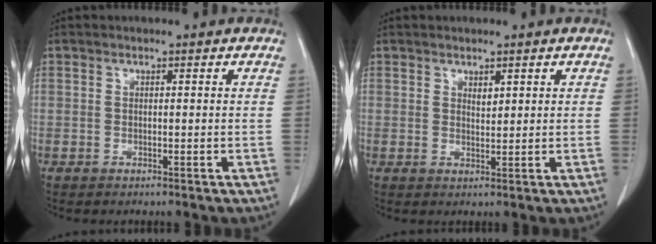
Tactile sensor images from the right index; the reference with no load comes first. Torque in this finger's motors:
{"motor_torque": [-0.06, 0.25, -0.02, 0.01]}